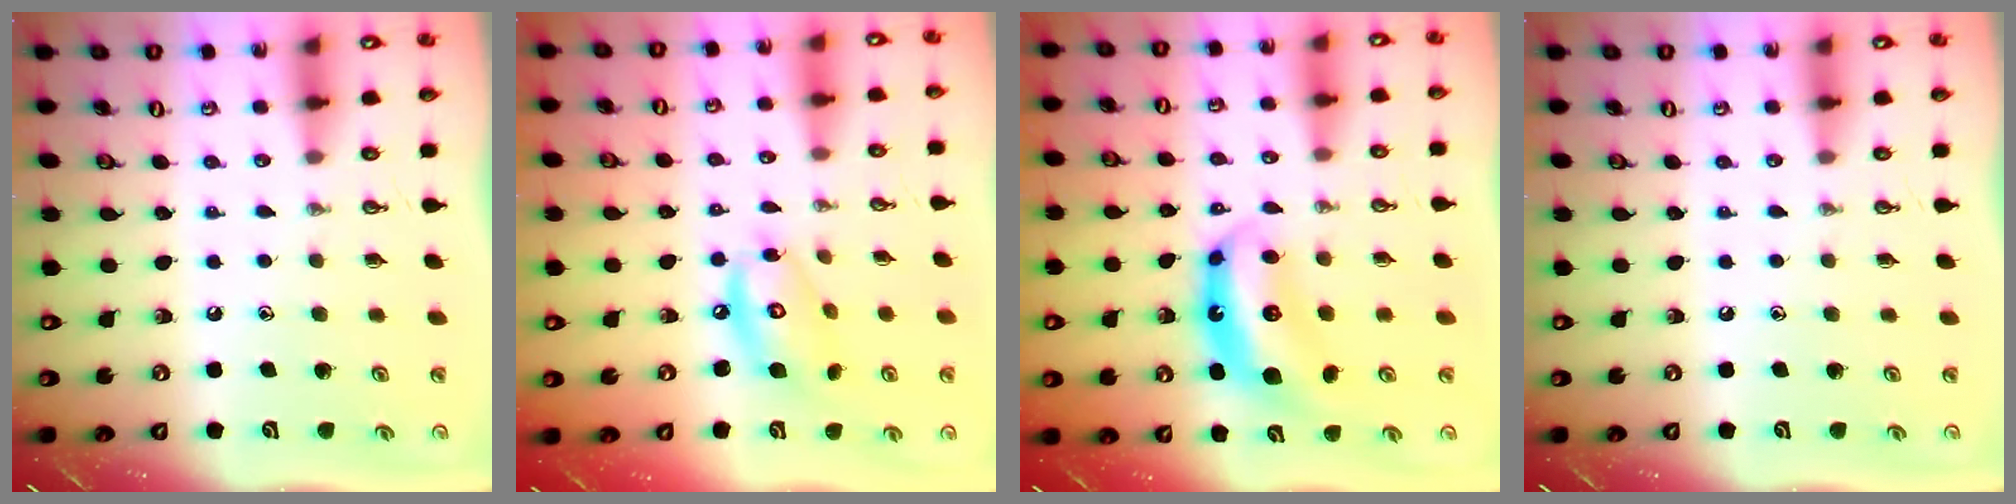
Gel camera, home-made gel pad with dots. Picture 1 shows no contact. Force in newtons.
{"total": 11.4, "press": 11.3, "slide": 0.9}
{"total": 7.5, "press": 7.5, "slide": 0.7}
{"total": 0.0}